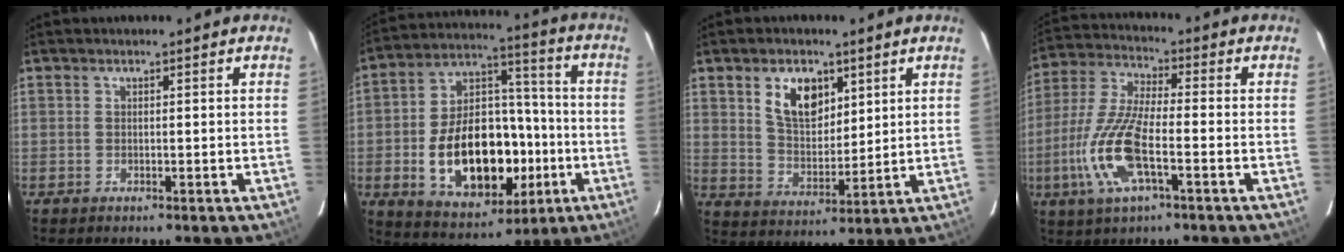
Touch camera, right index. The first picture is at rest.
{"total": 21.7, "force": [-5.4, 13.1, 16.4], "torque": [-0.317, 0.030, -0.064]}
{"total": 9.4, "force": [4.4, 5.5, 6.2], "torque": [-0.109, 0.008, 0.089]}
{"total": 14.3, "force": [-4.7, 4.3, 12.8], "torque": [-0.283, -0.008, -0.095]}